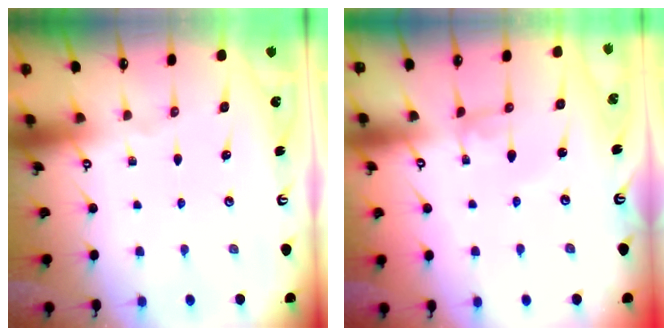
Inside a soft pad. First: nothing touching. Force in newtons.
{"total": 2.8, "press": 2.8, "slide": 0.1}